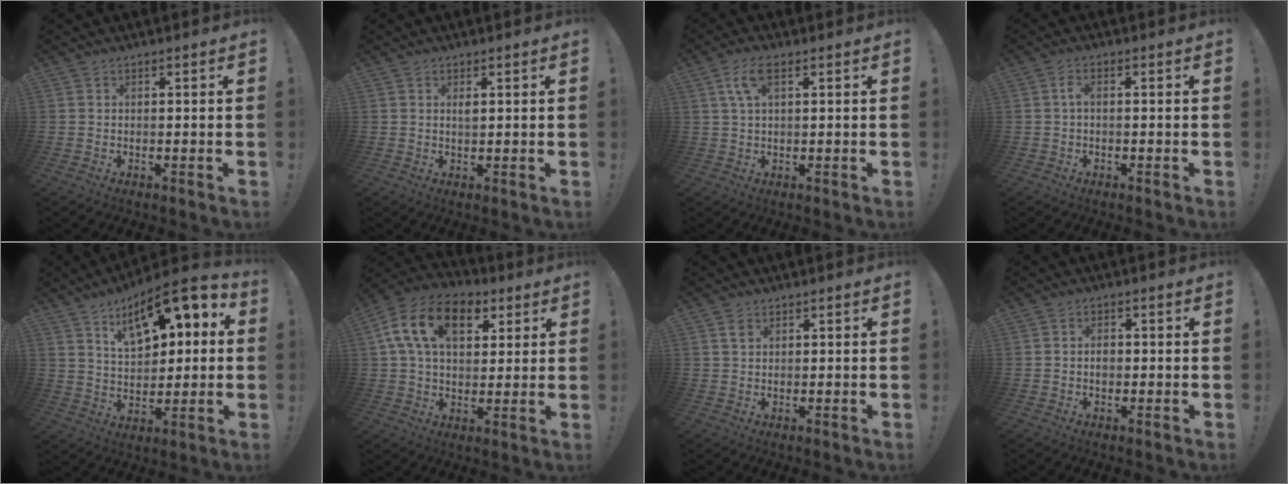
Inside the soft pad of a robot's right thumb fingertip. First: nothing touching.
{"total": 1.3, "force": [0.6, 0.5, 1.1], "torque": [-0.009, -0.003, 0.006]}
{"total": 6.3, "force": [2.5, 2.8, 5.1], "torque": [-0.095, 0.007, 0.046]}
{"total": 2.5, "force": [-0.3, 0.8, 2.4], "torque": [-0.047, 0.009, -0.006]}
{"total": 15.8, "force": [8.3, 7.6, 11.1], "torque": [-0.167, -0.046, 0.142]}
{"total": 17.4, "force": [6.4, 11.1, 11.7], "torque": [-0.193, -0.011, 0.114]}
{"total": 1.8, "force": [1.1, 1.1, 0.9], "torque": [-0.005, -0.005, 0.018]}
{"total": 2.2, "force": [-0.6, 1.8, 1.1], "torque": [-0.011, 0.003, -0.013]}